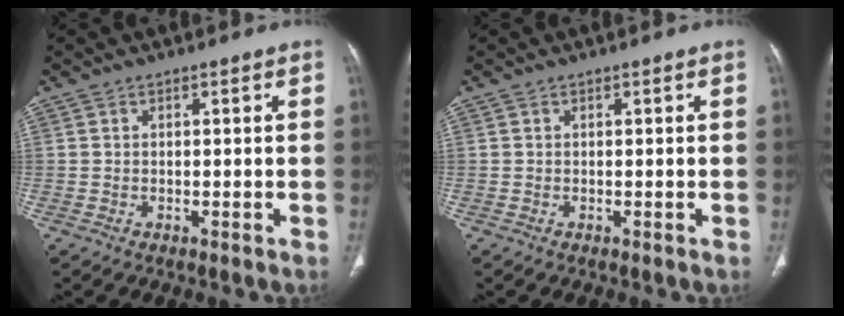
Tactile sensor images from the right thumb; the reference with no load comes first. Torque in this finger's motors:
{"motor_torque": [-0.01, 0.01, -0.04, -0.04, 0.03]}